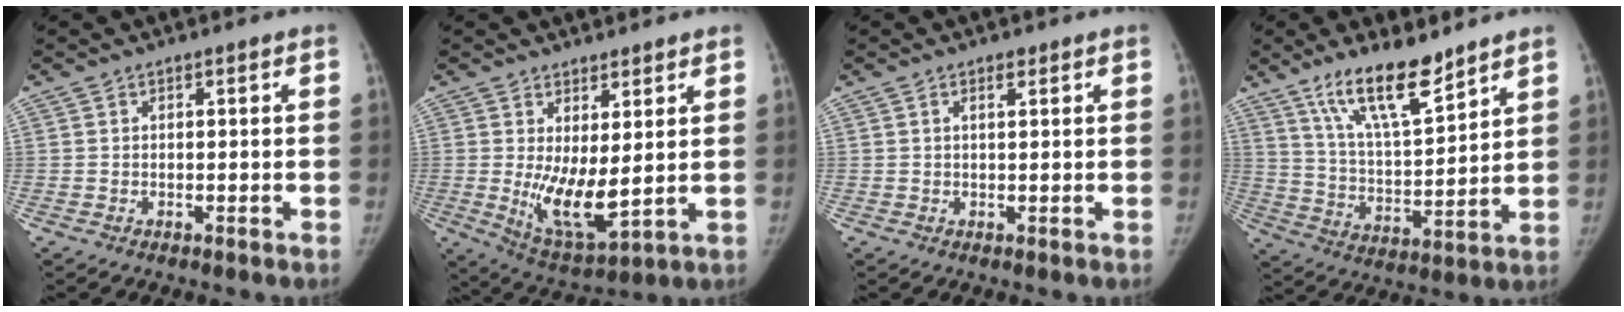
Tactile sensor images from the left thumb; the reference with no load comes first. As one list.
[{"total": 9.7, "force": [0.9, 3.4, 9.1], "torque": [-0.152, -0.034, 0.030]}, {"total": 1.3, "force": [0.7, 0.5, 1.0], "torque": [-0.014, -0.001, 0.011]}, {"total": 14.4, "force": [10.3, 3.8, 9.3], "torque": [-0.144, -0.066, 0.196]}]